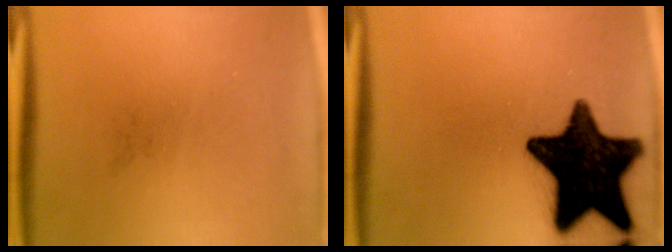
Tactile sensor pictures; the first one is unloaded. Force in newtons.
{"total": 19.0}